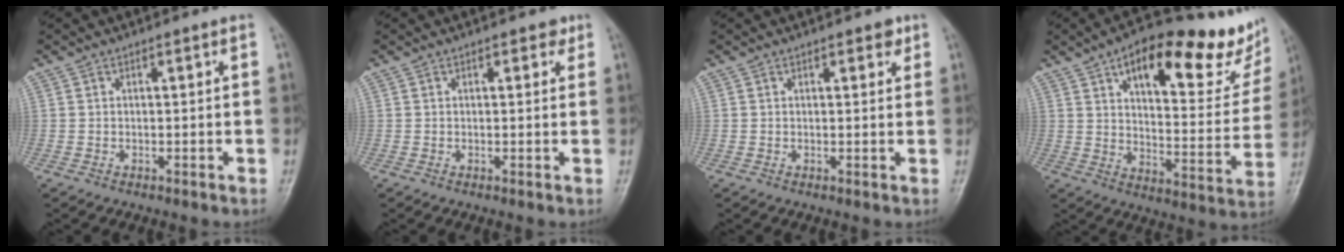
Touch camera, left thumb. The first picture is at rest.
{"total": 1.7, "force": [1.0, 1.0, 0.9], "torque": [0.002, -0.002, 0.007]}
{"total": 2.2, "force": [1.3, 1.1, 1.4], "torque": [-0.007, -0.004, 0.014]}
{"total": 26.5, "force": [14.4, 9.5, 20.0], "torque": [-0.232, -0.026, 0.208]}